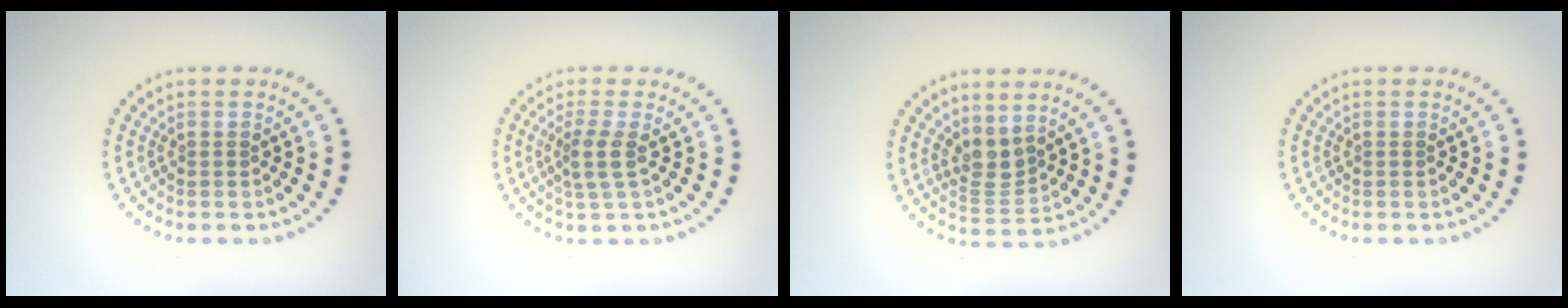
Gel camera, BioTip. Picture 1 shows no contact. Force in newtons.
{"total": 2.1, "press": 1.7, "slide": 1.2}
{"total": 2.8, "press": 2.2, "slide": 1.6}
{"total": 0.0}